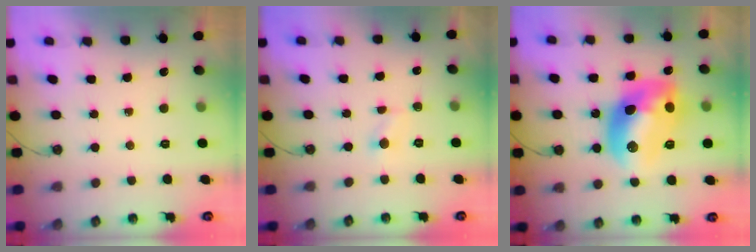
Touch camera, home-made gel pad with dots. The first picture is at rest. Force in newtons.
{"total": 1.8, "press": 1.8, "slide": 0.2}
{"total": 17.1, "press": 17.1, "slide": 1.2}